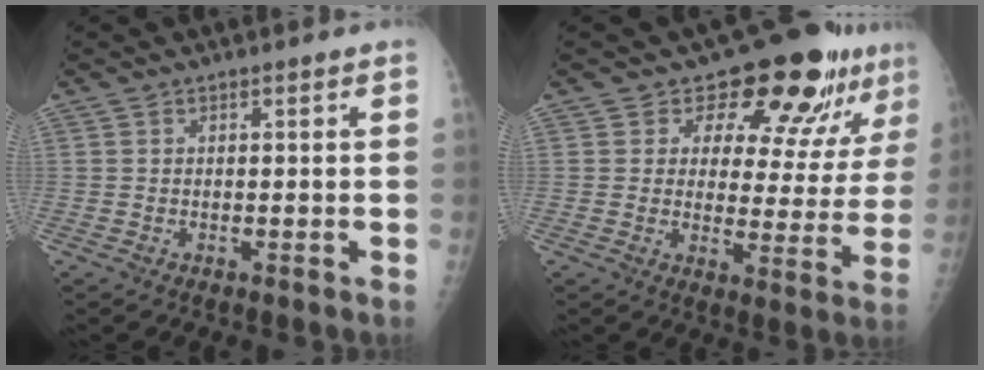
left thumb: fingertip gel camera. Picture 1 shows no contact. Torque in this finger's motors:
{"motor_torque": [0.24, 0.41, 0.11, -0.32, 0.05]}